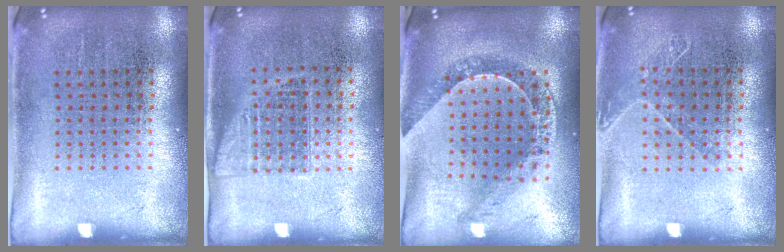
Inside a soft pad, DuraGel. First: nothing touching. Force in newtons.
{"total": 1.0, "press": 0.9, "slide": 0.5}
{"total": 1.1, "press": 1.1, "slide": 0.1}
{"total": 1.0, "press": 0.9, "slide": 0.3}